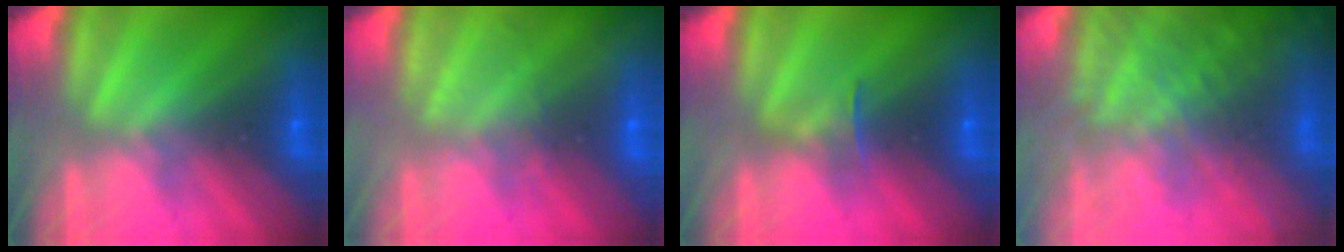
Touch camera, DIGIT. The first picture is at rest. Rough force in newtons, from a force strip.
{"total": 1.7}
{"total": 2.4}
{"total": 7.9}